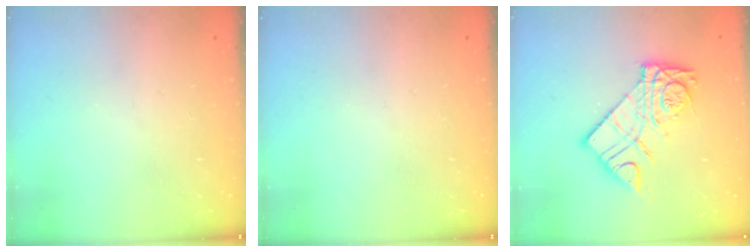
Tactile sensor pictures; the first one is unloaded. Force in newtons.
{"total": 0.0}
{"total": 14.8, "press": 14.7, "slide": 1.6}